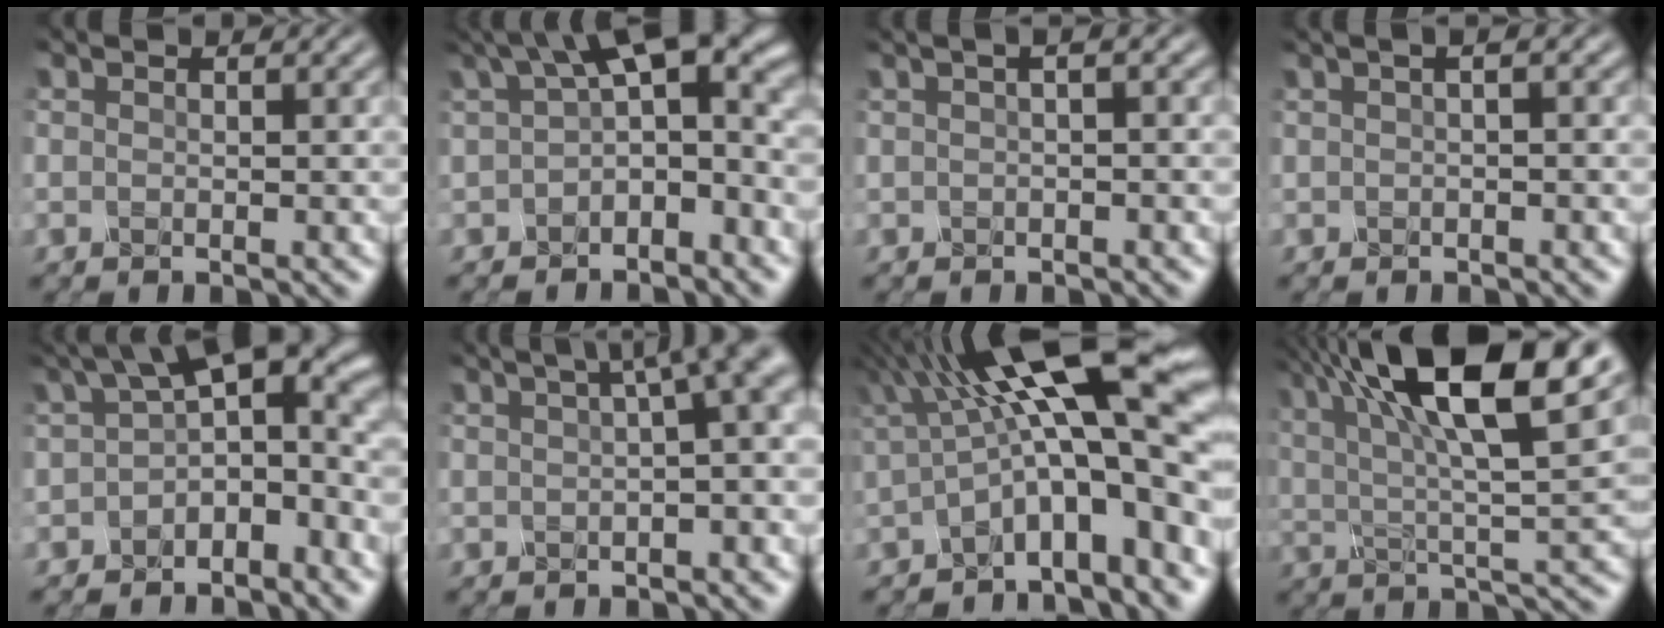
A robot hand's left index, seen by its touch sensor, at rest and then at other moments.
{"total": 7.5, "force": [1.1, 3.3, 6.6], "torque": [-0.092, 0.010, 0.006]}
{"total": 2.8, "force": [0.9, 1.0, 2.5], "torque": [-0.026, 0.009, -0.001]}
{"total": 2.4, "force": [0.8, 0.9, 2.1], "torque": [-0.022, 0.007, -0.002]}
{"total": 8.1, "force": [-0.1, 4.3, 6.8], "torque": [-0.090, 0.012, -0.016]}
{"total": 8.7, "force": [2.6, 2.9, 7.7], "torque": [-0.045, 0.032, 0.028]}
{"total": 15.3, "force": [1.9, 4.3, 14.5], "torque": [-0.209, 0.019, 0.032]}
{"total": 14.9, "force": [7.0, 4.3, 12.5], "torque": [-0.213, 0.020, 0.112]}